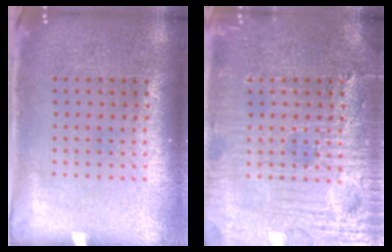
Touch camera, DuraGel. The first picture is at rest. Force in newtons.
{"total": 6.1, "press": 6.1, "slide": 0.6}